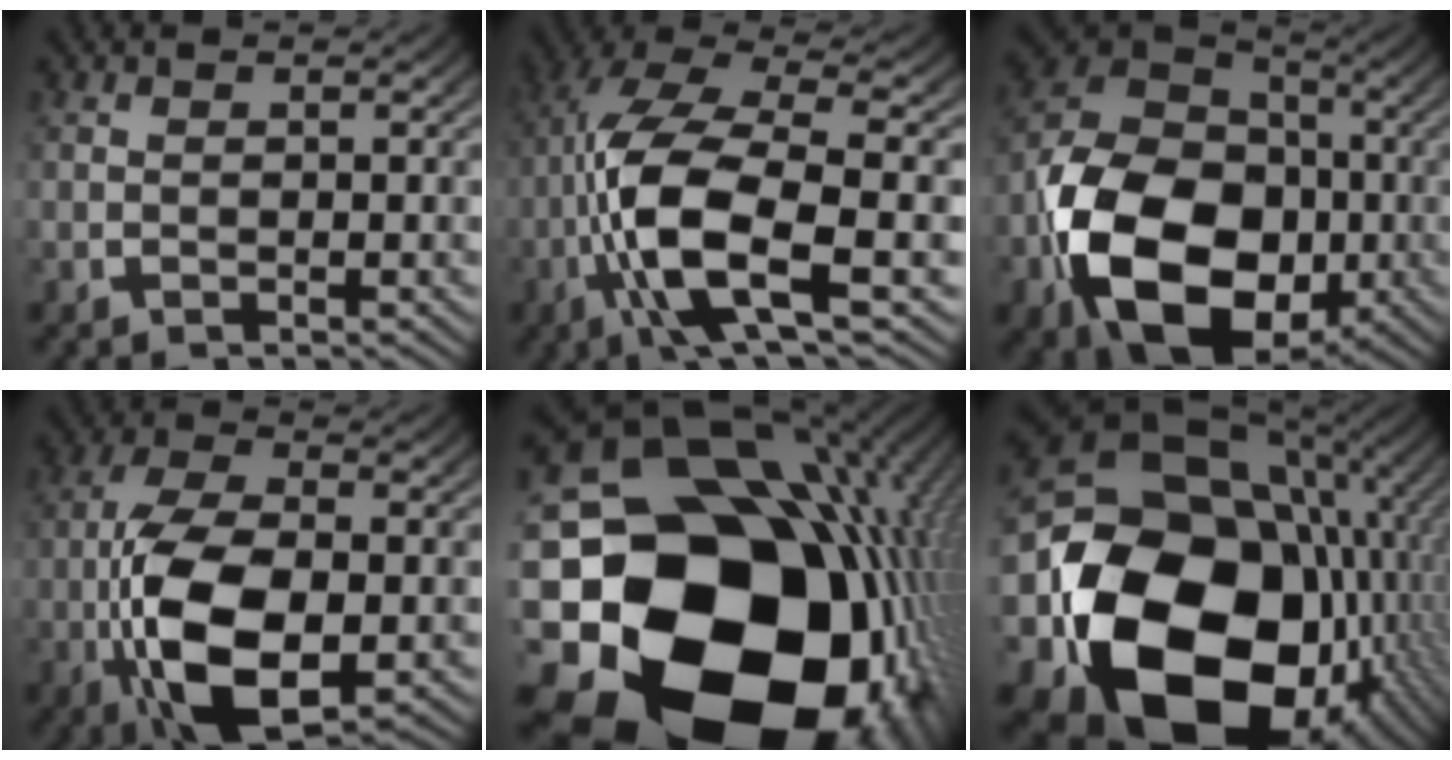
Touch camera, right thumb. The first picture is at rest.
{"total": 11.8, "force": [-2.5, 5.6, 10.1], "torque": [-0.242, -0.035, -0.029]}
{"total": 21.4, "force": [-4.5, 14.8, 14.9], "torque": [-0.330, -0.075, -0.042]}
{"total": 11.8, "force": [-3.2, 6.5, 9.3], "torque": [-0.218, -0.047, -0.033]}
{"total": 37.8, "force": [-8.1, 25.0, 27.1], "torque": [-0.487, -0.118, -0.075]}
{"total": 28.5, "force": [-6.2, 19.1, 20.3], "torque": [-0.395, -0.107, -0.057]}